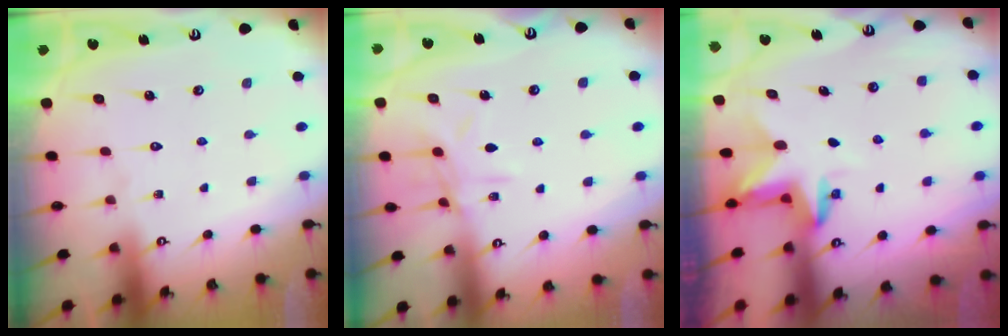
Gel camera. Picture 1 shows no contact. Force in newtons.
{"total": 8.3, "press": 8.2, "slide": 0.6}
{"total": 3.3, "press": 3.3, "slide": 0.1}